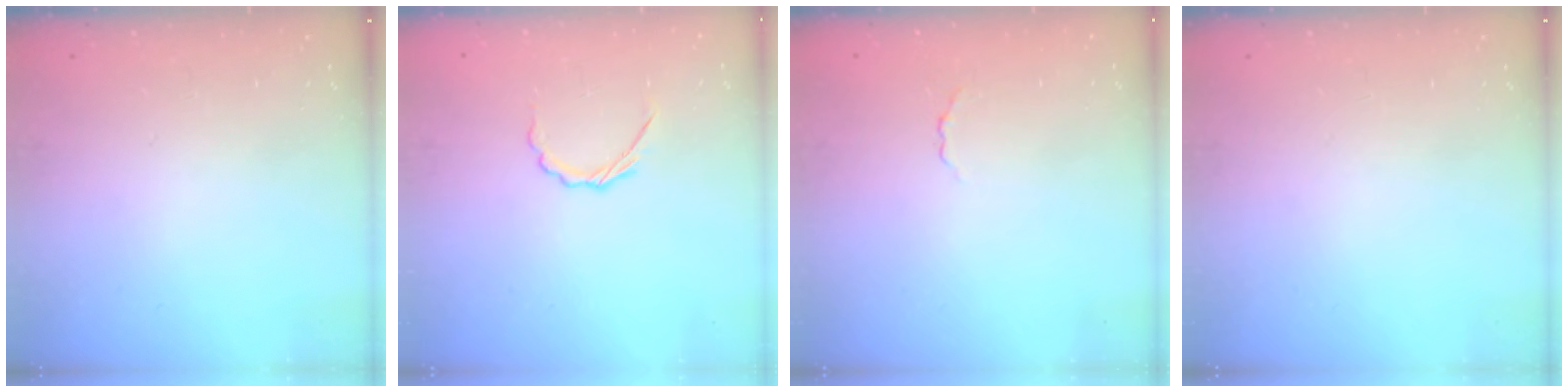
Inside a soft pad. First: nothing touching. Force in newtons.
{"total": 3.3, "press": 3.0, "slide": 1.2}
{"total": 1.6, "press": 1.5, "slide": 0.5}
{"total": 0.0}